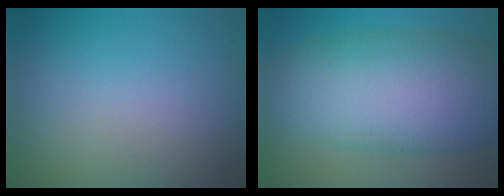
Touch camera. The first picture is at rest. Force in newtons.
{"total": 11.0, "press": 11.0, "slide": 0.0}